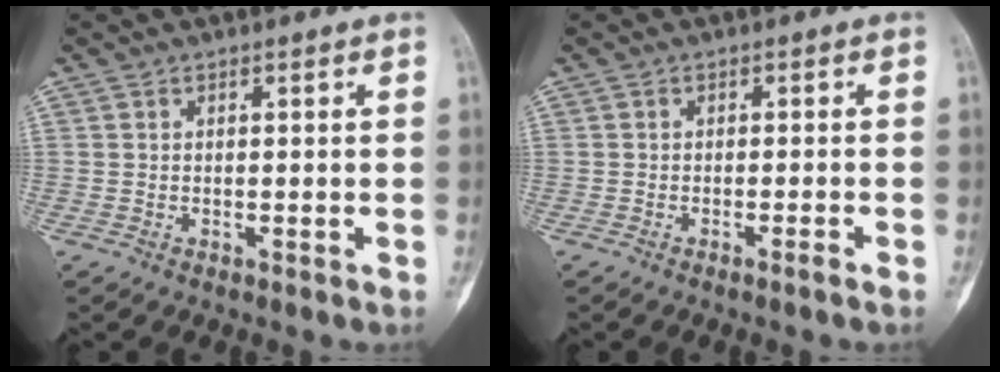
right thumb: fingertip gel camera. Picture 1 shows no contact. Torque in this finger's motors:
{"motor_torque": [-0.33, -0.37, 0.01, 0.20, 0.01]}